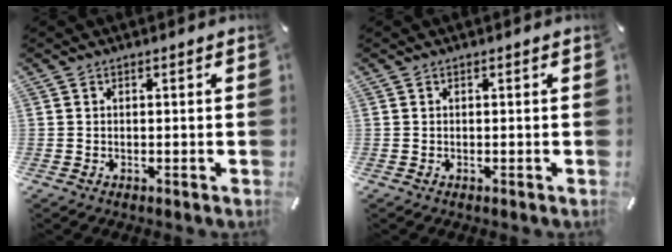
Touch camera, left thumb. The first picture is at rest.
{"total": 0.0}